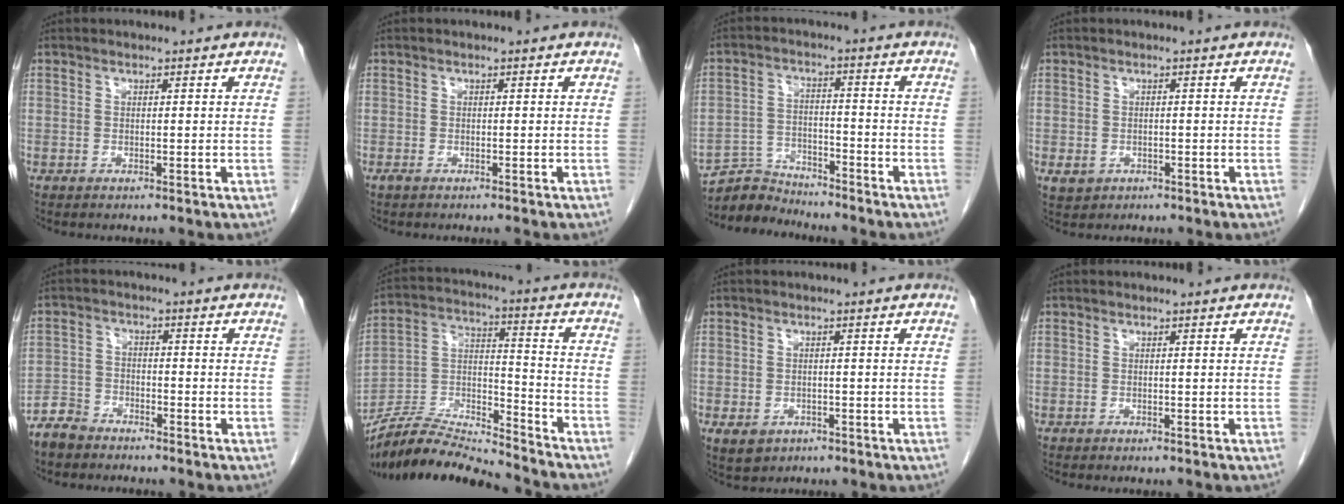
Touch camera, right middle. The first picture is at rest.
{"total": 0.9, "force": [-0.8, 0.0, 0.4], "torque": [-0.008, -0.002, -0.013]}
{"total": 6.2, "force": [-6.1, 1.1, -0.6], "torque": [0.005, 0.003, -0.113]}
{"total": 2.3, "force": [-0.9, 2.0, 0.8], "torque": [-0.015, 0.001, -0.004]}
{"total": 4.3, "force": [-3.9, 1.8, 0.5], "torque": [-0.018, -0.003, -0.078]}
{"total": 16.3, "force": [-15.6, 1.5, 4.6], "torque": [-0.080, 0.022, -0.273]}
{"total": 4.1, "force": [-2.2, 3.1, 1.4], "torque": [-0.022, 0.000, -0.025]}
{"total": 0.9, "force": [-0.8, 0.2, 0.3], "torque": [-0.009, -0.002, -0.011]}